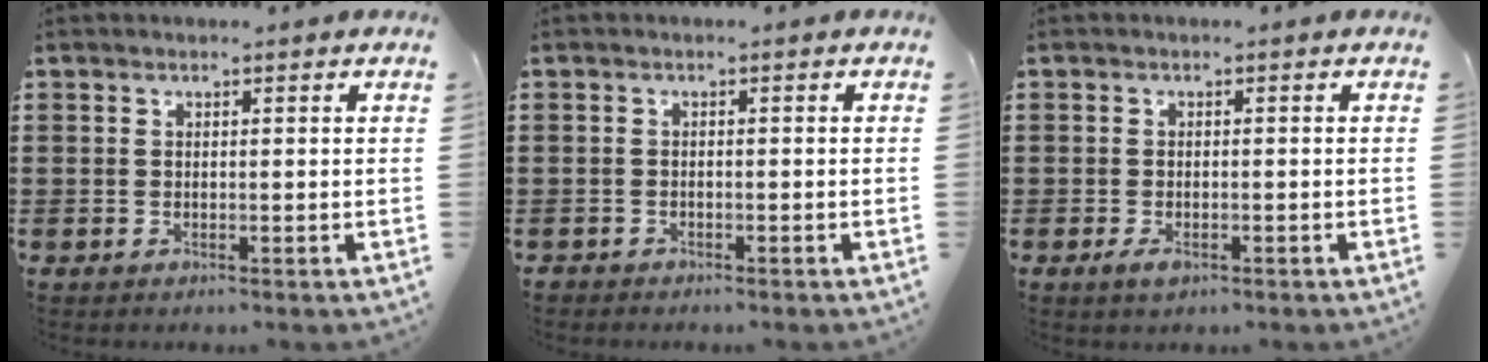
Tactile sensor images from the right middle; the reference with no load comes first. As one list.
[{"total": 1.1, "force": [-1.0, 0.4, -0.1], "torque": [-0.001, 0.002, -0.023]}, {"total": 1.7, "force": [-0.9, 0.8, 1.1], "torque": [-0.029, -0.004, -0.020]}]